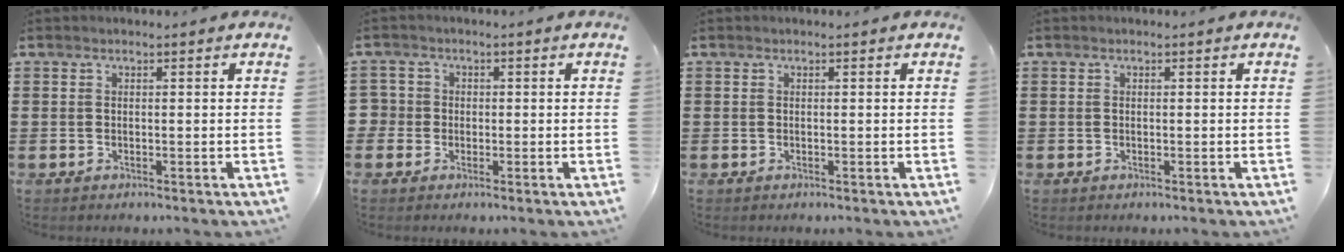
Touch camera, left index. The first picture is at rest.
{"total": 2.5, "force": [-0.2, 2.5, 0.2], "torque": [-0.026, 0.004, -0.012]}
{"total": 0.0}
{"total": 0.0}